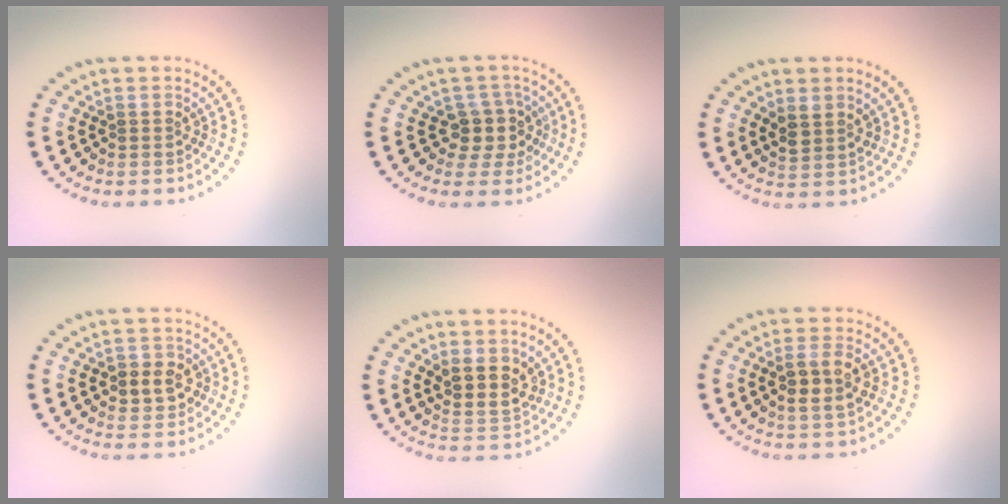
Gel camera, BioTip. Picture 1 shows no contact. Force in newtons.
{"total": 2.9, "press": 2.4, "slide": 1.6}
{"total": 1.8, "press": 1.6, "slide": 0.9}
{"total": 2.5, "press": 2.4, "slide": 0.7}
{"total": 3.3, "press": 3.0, "slide": 1.5}
{"total": 2.6, "press": 2.4, "slide": 1.0}